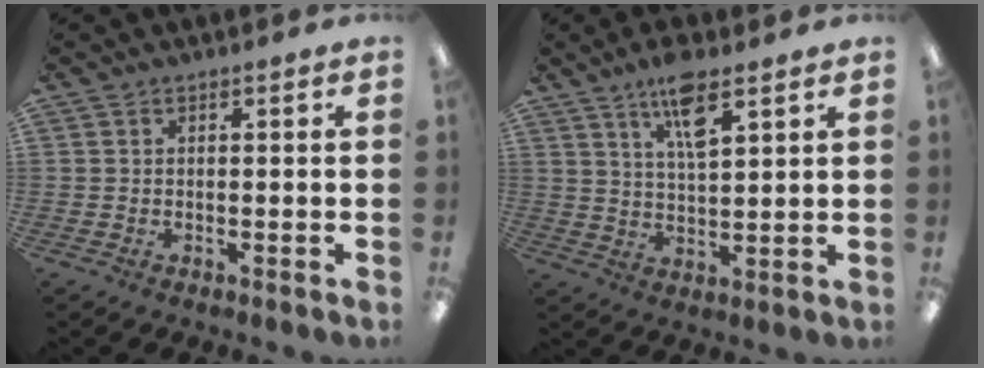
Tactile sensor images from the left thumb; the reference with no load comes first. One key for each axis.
{"total": 9.0, "fx": 6.0, "fy": 2.8, "fz": 6.2, "tx": -0.101, "ty": -0.024, "tz": 0.100}